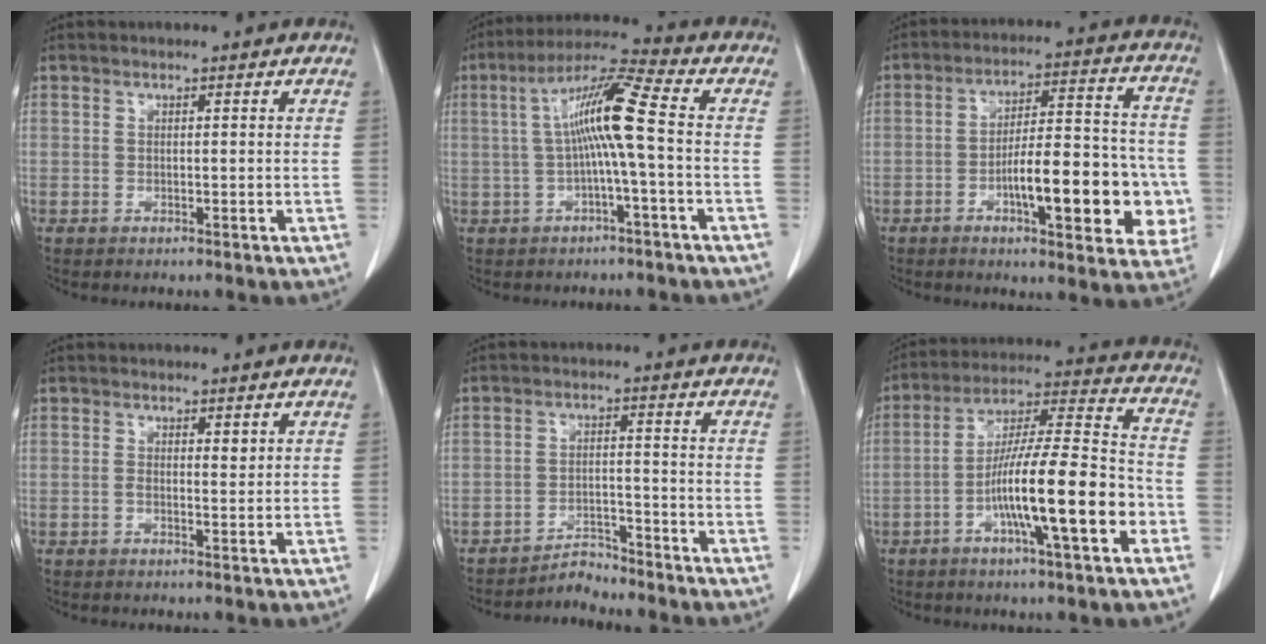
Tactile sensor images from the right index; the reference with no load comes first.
{"total": 9.4, "force": [-0.1, -0.5, 9.3], "torque": [-0.172, 0.025, -0.003]}
{"total": 16.5, "force": [-4.7, 4.8, 15.0], "torque": [-0.201, 0.029, -0.061]}
{"total": 1.3, "force": [0.5, 0.6, 1.1], "torque": [-0.021, 0.003, 0.010]}
{"total": 3.8, "force": [-3.7, 0.0, -0.5], "torque": [0.009, -0.008, -0.061]}
{"total": 16.6, "force": [-5.7, 1.3, 15.6], "torque": [-0.269, 0.004, -0.095]}